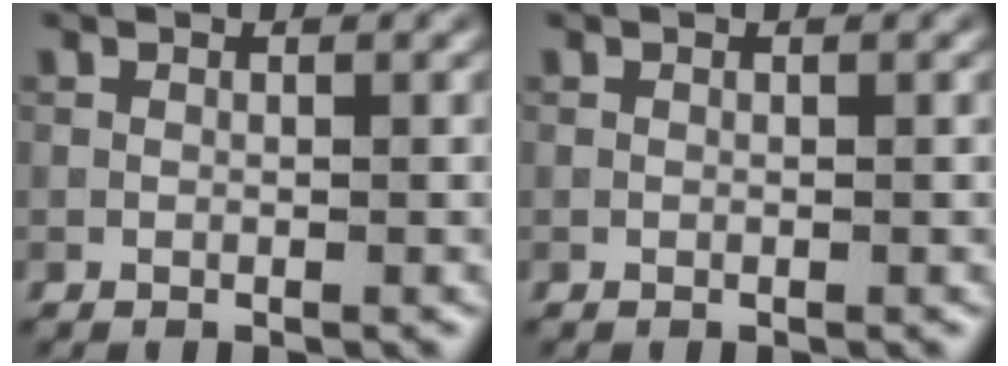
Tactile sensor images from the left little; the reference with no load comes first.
{"total": 0.0}